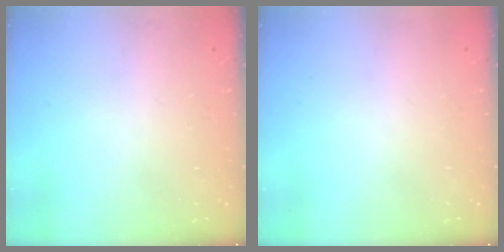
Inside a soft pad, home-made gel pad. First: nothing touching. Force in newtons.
{"total": 0.0}